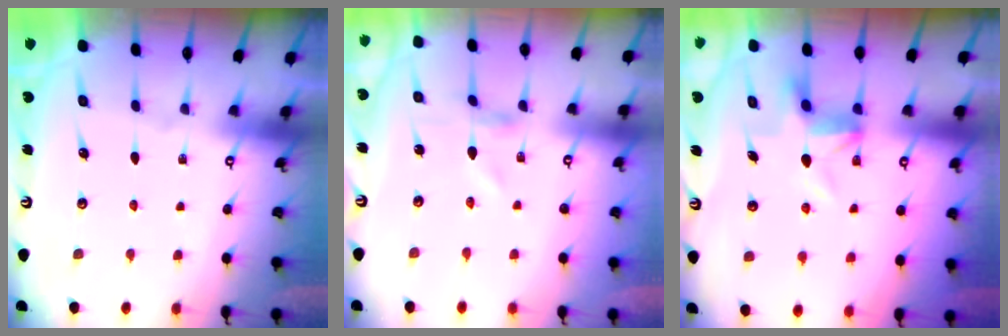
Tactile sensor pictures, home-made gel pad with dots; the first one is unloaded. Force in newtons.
{"total": 0.0}
{"total": 4.8, "press": 4.8, "slide": 0.3}